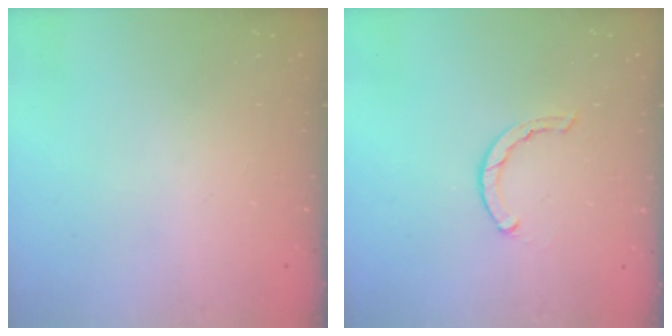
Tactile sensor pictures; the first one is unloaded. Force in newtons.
{"total": 1.7, "press": 1.6, "slide": 0.3}